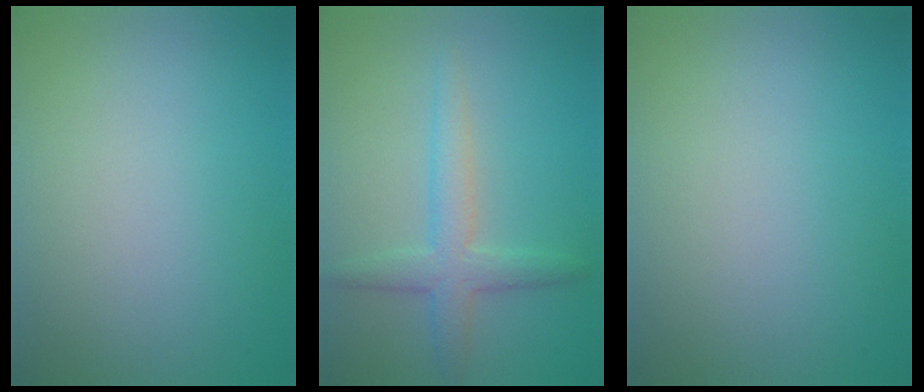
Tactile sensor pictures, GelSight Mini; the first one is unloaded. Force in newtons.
{"total": 3.2, "press": 3.2, "slide": 0.0}
{"total": 0.0}